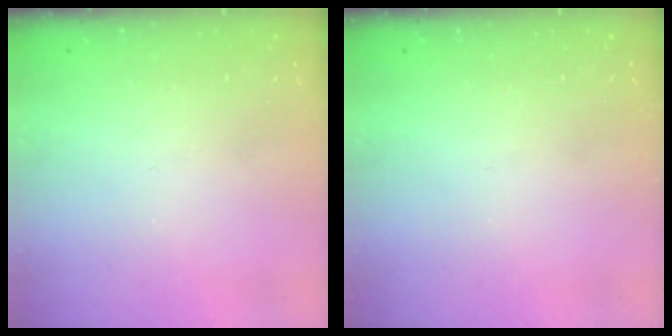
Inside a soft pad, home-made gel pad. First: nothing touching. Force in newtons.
{"total": 0.0}